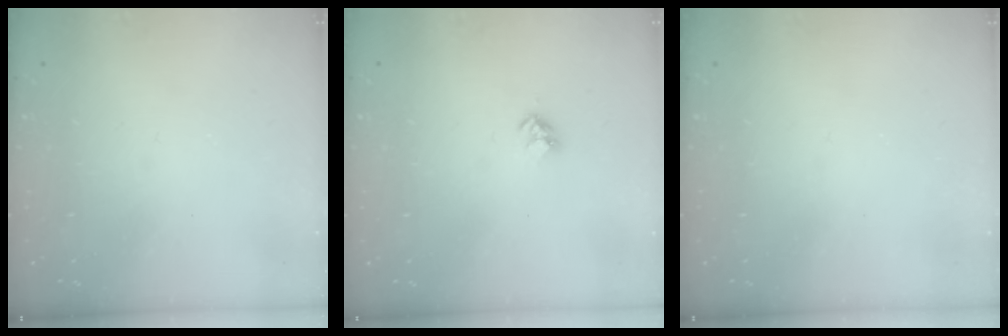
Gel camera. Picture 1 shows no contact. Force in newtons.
{"total": 2.8, "press": 2.8, "slide": 0.4}
{"total": 0.0}